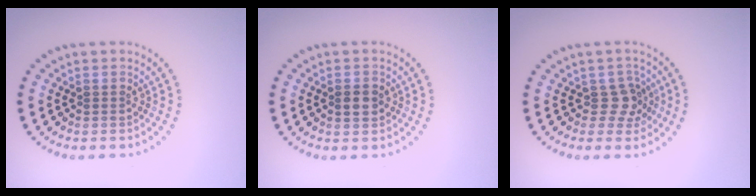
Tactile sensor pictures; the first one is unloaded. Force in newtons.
{"total": 1.6, "press": 1.6, "slide": 0.1}
{"total": 2.3, "press": 2.0, "slide": 1.2}